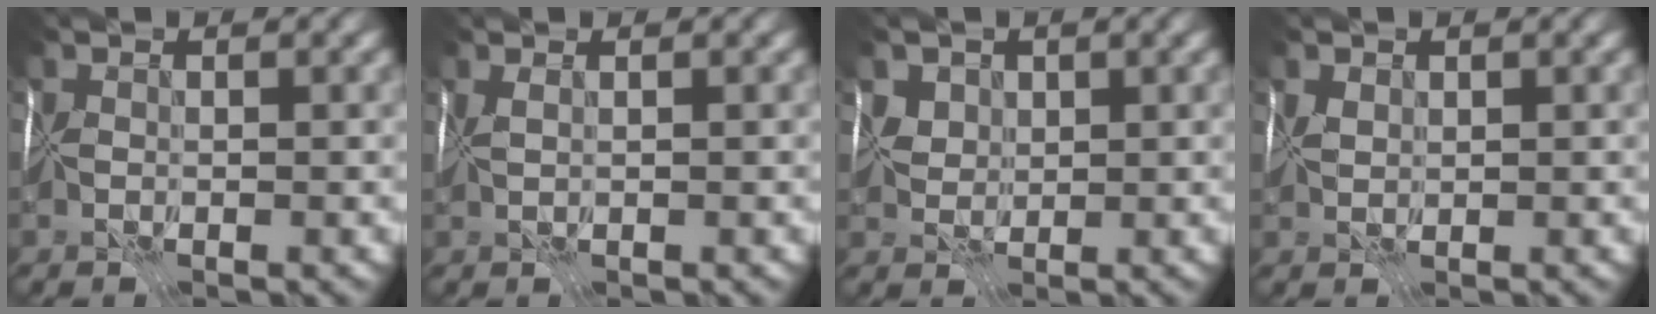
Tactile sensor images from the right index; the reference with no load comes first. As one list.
[{"total": 1.1, "force": [0.6, -0.9, -0.1], "torque": [0.006, 0.000, 0.019]}, {"total": 1.9, "force": [1.7, 1.0, 0.1], "torque": [0.004, -0.003, 0.037]}, {"total": 0.8, "force": [0.7, -0.2, -0.1], "torque": [0.005, 0.001, 0.016]}]